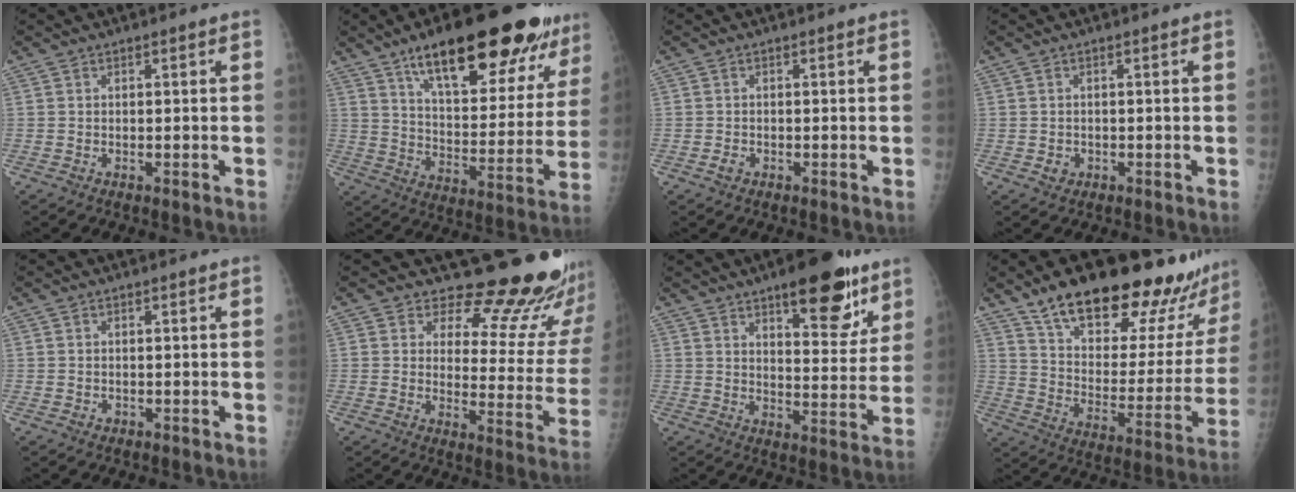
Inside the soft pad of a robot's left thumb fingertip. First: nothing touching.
{"total": 26.9, "force": [17.0, 9.2, 18.8], "torque": [-0.232, -0.046, 0.258]}
{"total": 1.2, "force": [-0.5, 0.9, 0.6], "torque": [-0.008, 0.002, -0.009]}
{"total": 1.6, "force": [-0.4, 1.4, 0.5], "torque": [-0.003, 0.003, -0.001]}
{"total": 0.5, "force": [-0.1, 0.5, 0.1], "torque": [-0.001, 0.002, -0.001]}
{"total": 18.9, "force": [17.2, 5.7, 5.4], "torque": [-0.012, -0.161, 0.194]}
{"total": 15.5, "force": [9.5, 5.7, 10.9], "torque": [-0.102, -0.049, 0.134]}
{"total": 27.4, "force": [21.5, 8.6, 14.6], "torque": [-0.172, -0.101, 0.313]}